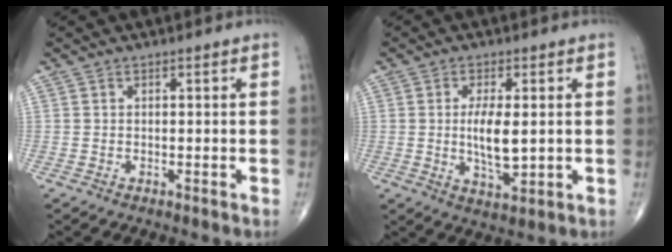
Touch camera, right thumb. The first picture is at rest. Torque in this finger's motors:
{"motor_torque": [2.06, 2.96, 1.18, 0.14, 0.32]}